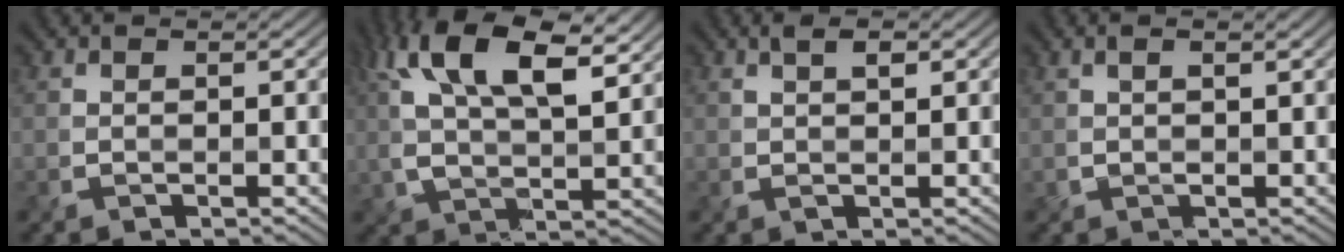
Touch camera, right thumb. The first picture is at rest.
{"total": 13.5, "force": [6.0, 5.3, 10.8], "torque": [-0.225, 0.013, 0.101]}
{"total": 1.9, "force": [0.8, 0.6, 1.7], "torque": [-0.031, 0.004, 0.011]}
{"total": 1.7, "force": [0.7, 0.1, 1.5], "torque": [-0.035, 0.004, 0.012]}